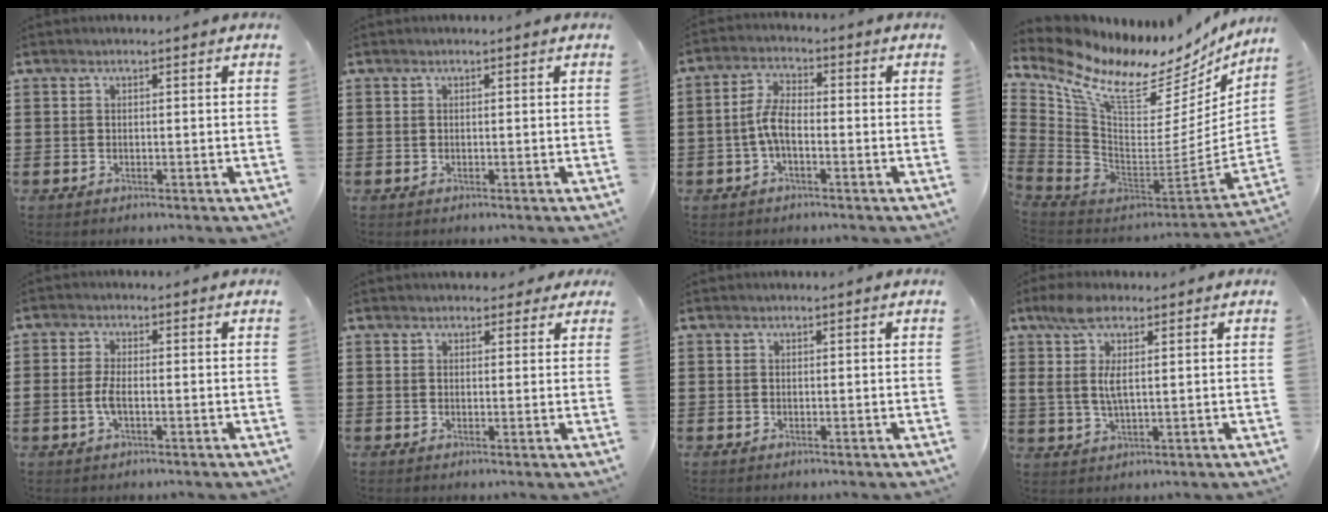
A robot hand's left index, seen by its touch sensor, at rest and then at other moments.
{"total": 0.0}
{"total": 5.4, "force": [-1.4, 2.4, 4.6], "torque": [-0.109, 0.001, -0.033]}
{"total": 11.0, "force": [8.0, 4.2, 6.3], "torque": [-0.147, -0.072, 0.137]}
{"total": 2.8, "force": [-0.7, 1.0, 2.6], "torque": [-0.068, -0.005, -0.019]}
{"total": 2.1, "force": [1.8, 1.0, 0.5], "torque": [0.001, 0.001, 0.030]}
{"total": 0.0}
{"total": 6.4, "force": [2.5, 2.5, 5.4], "torque": [-0.141, -0.002, 0.035]}